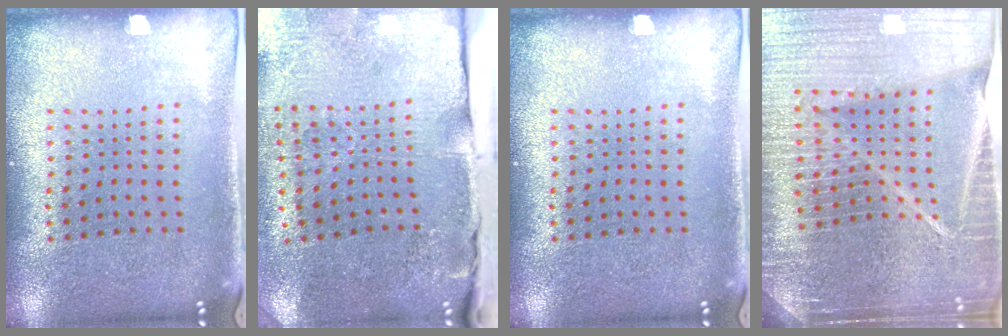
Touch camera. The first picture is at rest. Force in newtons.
{"total": 4.9, "press": 3.9, "slide": 2.9}
{"total": 0.0}
{"total": 6.4, "press": 5.6, "slide": 3.2}